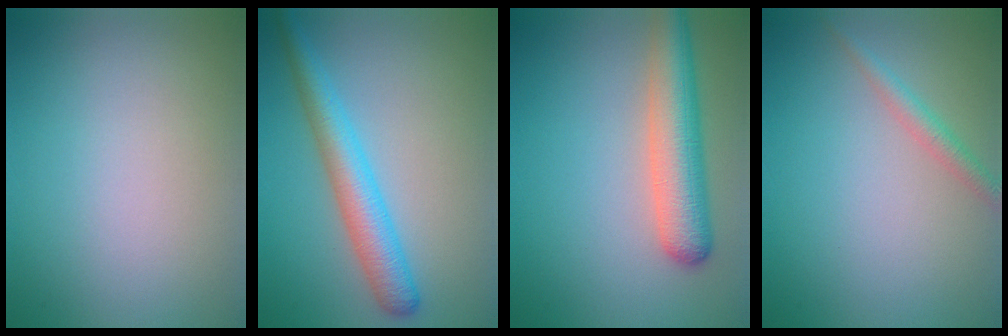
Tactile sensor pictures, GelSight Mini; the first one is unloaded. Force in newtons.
{"total": 4.6, "press": 4.6, "slide": 0.1}
{"total": 5.7, "press": 5.7, "slide": 0.2}
{"total": 1.8, "press": 1.8, "slide": 0.0}